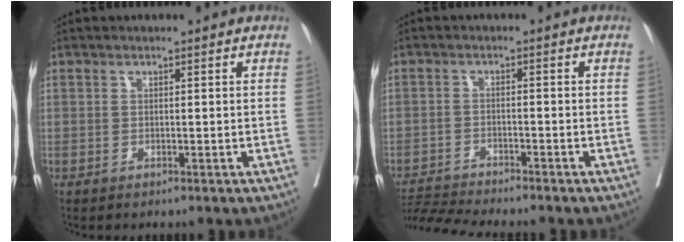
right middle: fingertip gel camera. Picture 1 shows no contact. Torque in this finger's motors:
{"motor_torque": [0.74, -0.80, 0.04, 0.01]}